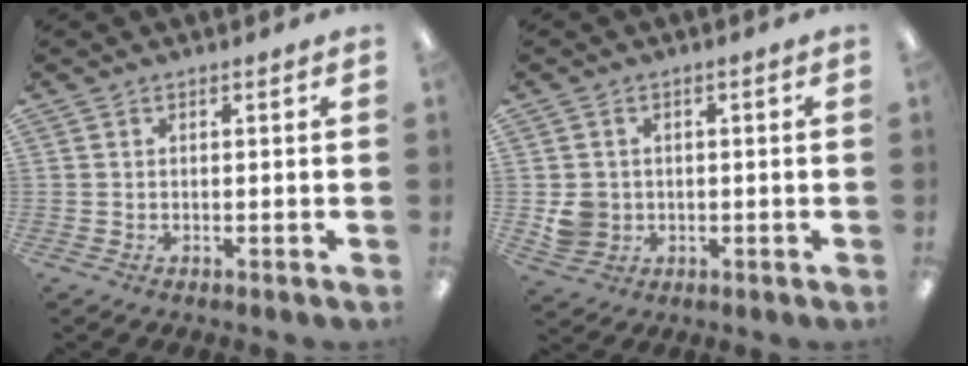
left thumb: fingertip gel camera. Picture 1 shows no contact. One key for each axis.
{"total": 4.7, "fx": -0.1, "fy": 4.5, "fz": 1.5, "tx": -0.023, "ty": 0.009, "tz": 0.004}